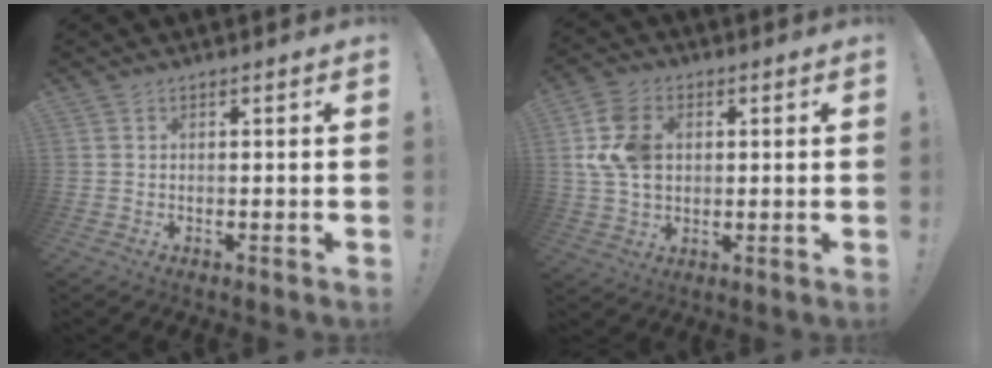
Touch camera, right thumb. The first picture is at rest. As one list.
[{"total": 13.5, "force": [2.4, 10.0, 8.7], "torque": [-0.171, -0.001, 0.050]}]